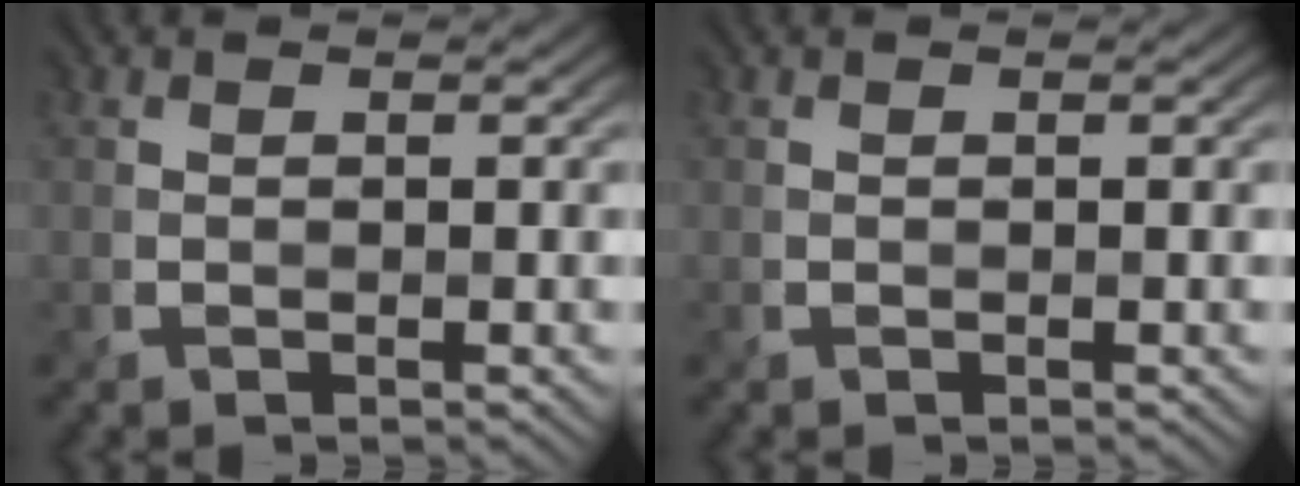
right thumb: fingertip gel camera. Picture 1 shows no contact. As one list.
[{"total": 0.0}]